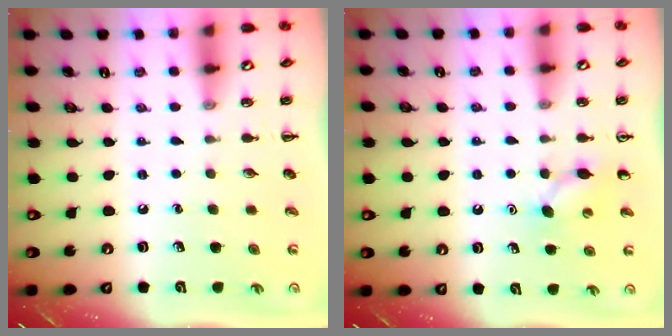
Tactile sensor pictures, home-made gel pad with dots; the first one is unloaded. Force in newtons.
{"total": 5.5, "press": 5.3, "slide": 1.6}